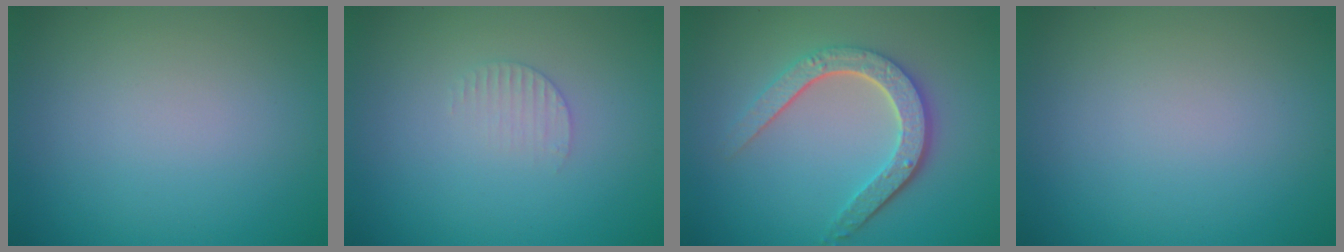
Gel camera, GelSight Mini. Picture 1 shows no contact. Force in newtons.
{"total": 1.3, "press": 1.2, "slide": 0.4}
{"total": 4.7, "press": 3.6, "slide": 3.0}
{"total": 0.0}